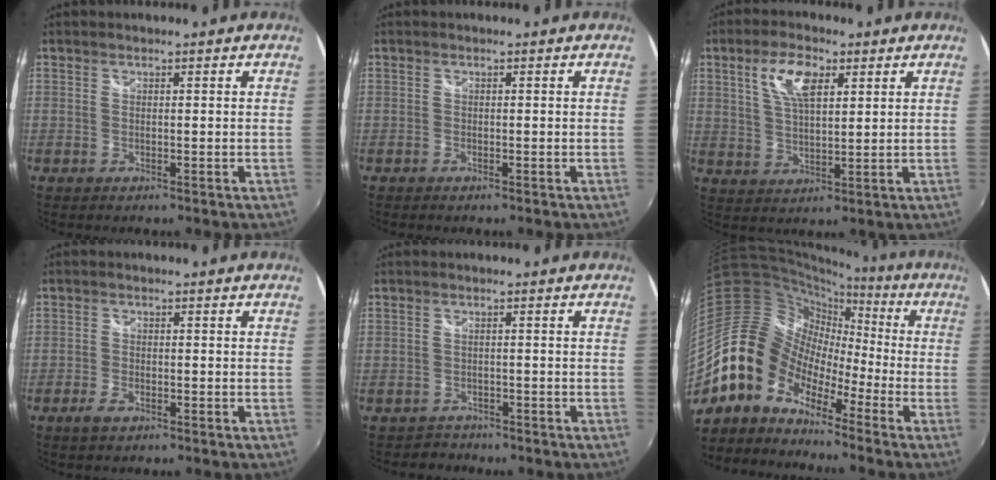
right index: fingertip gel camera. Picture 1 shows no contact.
{"total": 0.5, "force": [-0.4, 0.2, 0.2], "torque": [-0.004, -0.001, -0.009]}
{"total": 7.9, "force": [3.5, 3.5, 6.2], "torque": [-0.119, 0.011, 0.067]}
{"total": 2.6, "force": [-1.7, 1.2, 1.6], "torque": [-0.038, -0.002, -0.033]}
{"total": 2.3, "force": [-1.7, 1.4, -0.5], "torque": [0.005, 0.006, -0.028]}
{"total": 14.2, "force": [-9.4, 9.4, 4.9], "torque": [-0.092, 0.026, -0.196]}